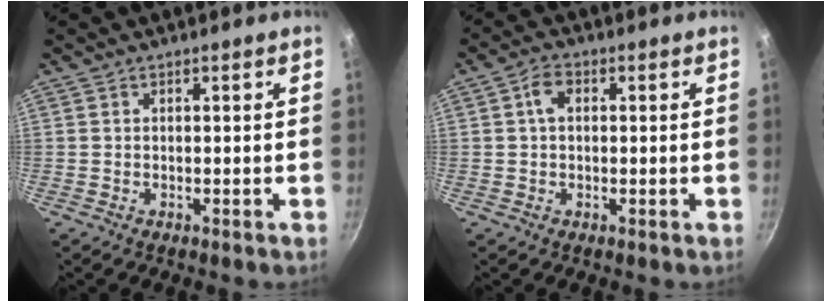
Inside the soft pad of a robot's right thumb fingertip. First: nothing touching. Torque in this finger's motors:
{"motor_torque": [-0.04, 0.03, 0.57, -0.18, 0.06]}